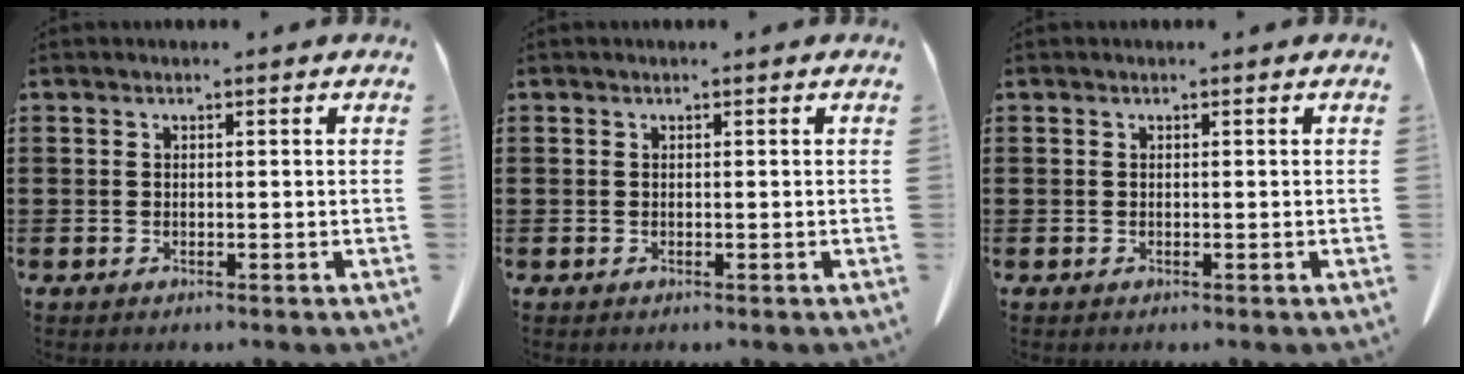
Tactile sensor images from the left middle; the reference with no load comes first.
{"total": 0.0}
{"total": 0.0}